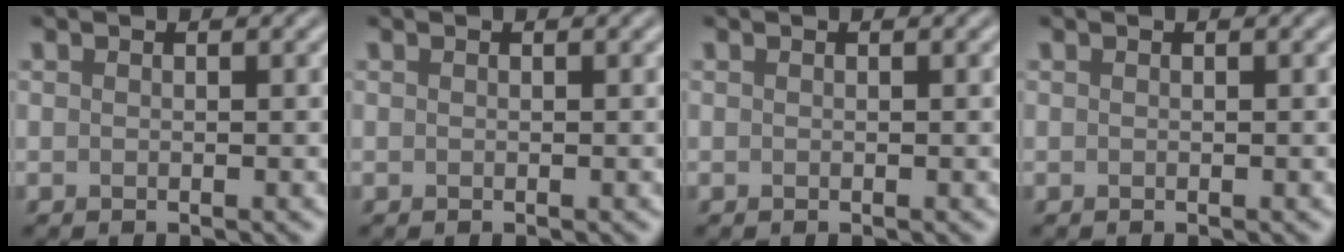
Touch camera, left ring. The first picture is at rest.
{"total": 0.0}
{"total": 0.0}
{"total": 0.0}